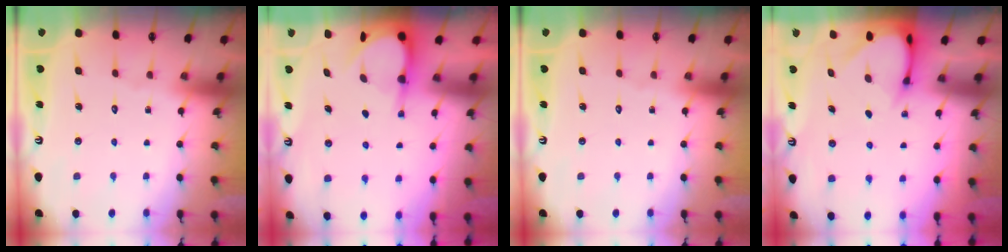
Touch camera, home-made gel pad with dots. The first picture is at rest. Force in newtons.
{"total": 6.0, "press": 6.0, "slide": 0.3}
{"total": 0.0}
{"total": 3.6, "press": 3.5, "slide": 0.2}